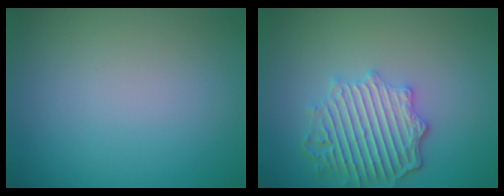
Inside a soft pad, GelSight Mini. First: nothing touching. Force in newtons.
{"total": 5.5, "press": 4.5, "slide": 3.1}